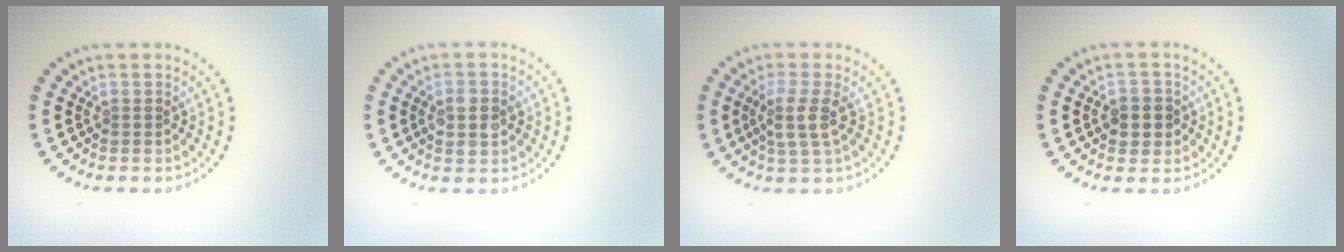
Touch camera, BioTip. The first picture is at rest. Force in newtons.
{"total": 2.7, "press": 2.7, "slide": 0.2}
{"total": 2.7, "press": 2.4, "slide": 1.2}
{"total": 2.5, "press": 2.5, "slide": 0.6}